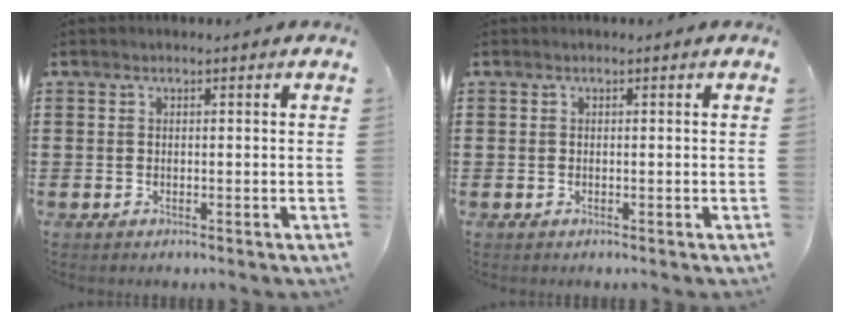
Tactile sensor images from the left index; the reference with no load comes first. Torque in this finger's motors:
{"motor_torque": [0.00, 0.00, 0.02, -0.01]}